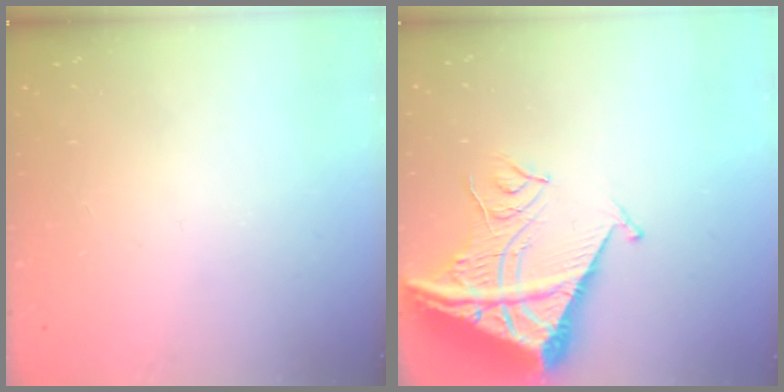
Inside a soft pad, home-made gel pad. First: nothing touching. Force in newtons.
{"total": 11.9, "press": 11.8, "slide": 1.2}